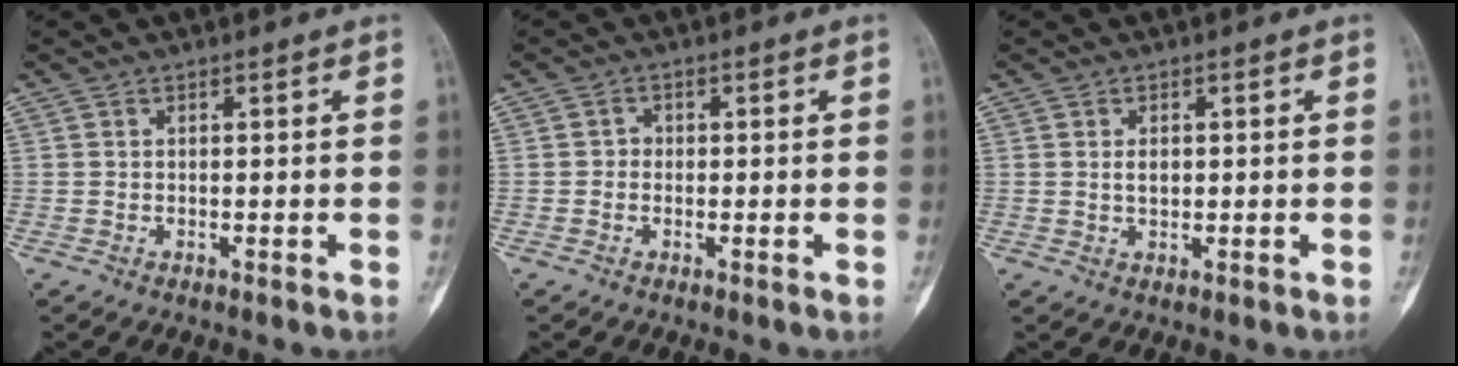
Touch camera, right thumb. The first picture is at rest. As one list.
[{"total": 1.4, "force": [-0.2, 1.2, 0.5], "torque": [0.002, 0.006, -0.009]}, {"total": 2.0, "force": [0.3, 1.3, 1.5], "torque": [-0.019, -0.002, 0.007]}]